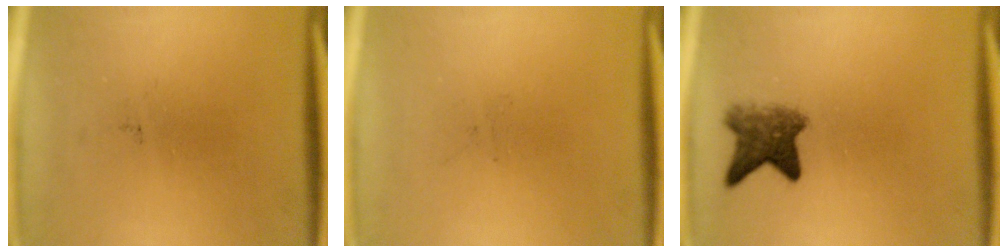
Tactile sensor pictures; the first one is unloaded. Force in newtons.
{"total": 0.0}
{"total": 5.2}